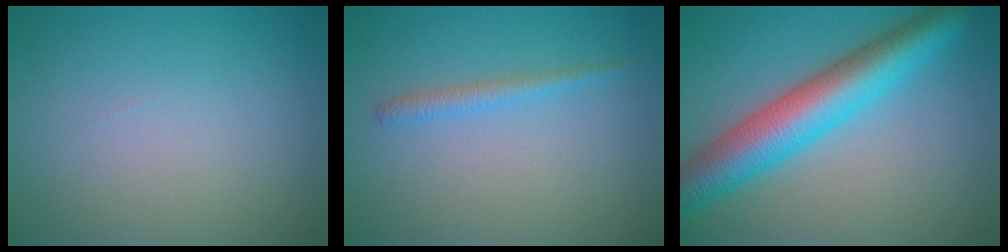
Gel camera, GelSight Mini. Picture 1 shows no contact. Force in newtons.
{"total": 1.5, "press": 1.5, "slide": 0.0}
{"total": 7.7, "press": 7.7, "slide": 0.2}